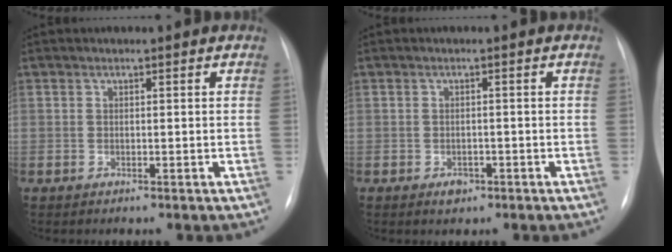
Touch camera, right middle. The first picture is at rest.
{"total": 1.9, "force": [-1.0, 1.4, 0.8], "torque": [-0.009, 0.003, -0.008]}